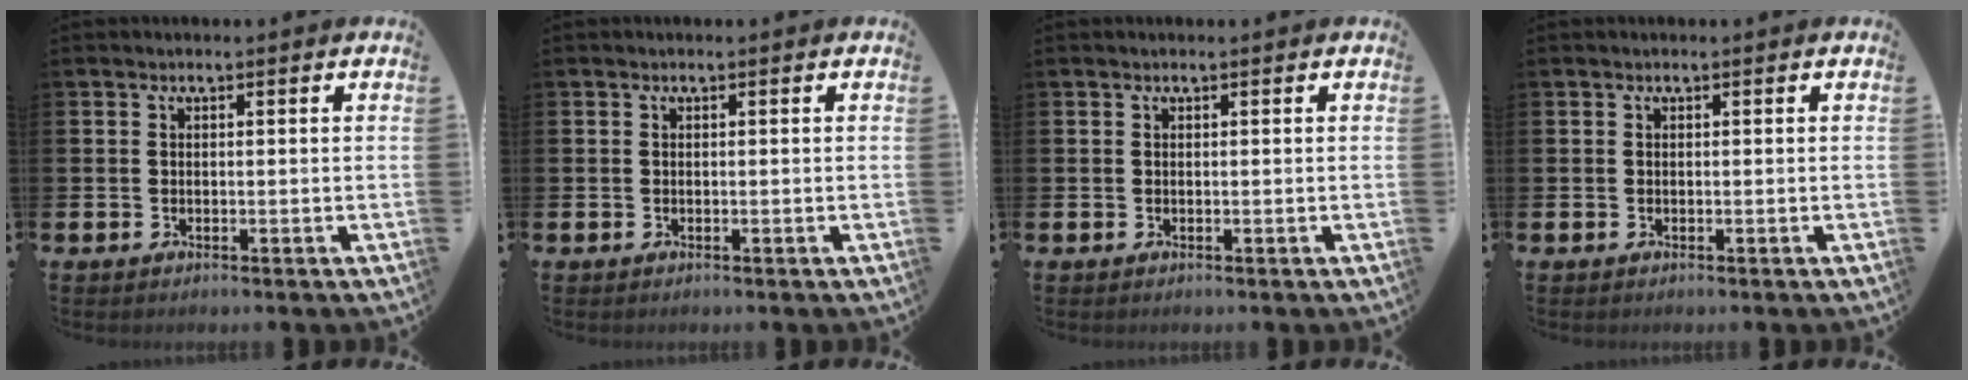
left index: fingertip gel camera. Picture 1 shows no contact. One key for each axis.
{"total": 0.0}
{"total": 0.0}
{"total": 0.0}